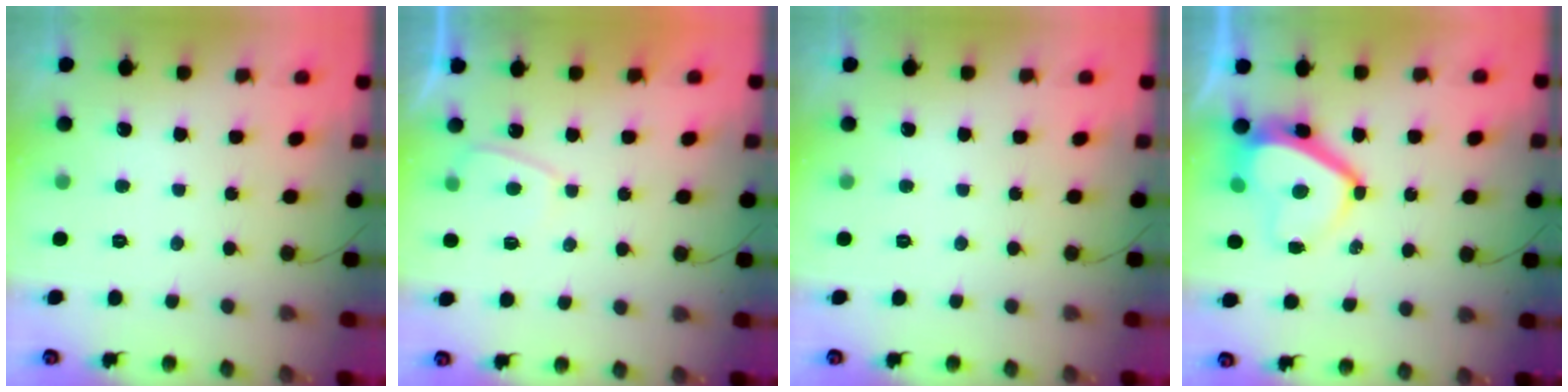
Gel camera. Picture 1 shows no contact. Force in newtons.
{"total": 2.0, "press": 2.0, "slide": 0.6}
{"total": 0.0}
{"total": 9.3, "press": 9.3, "slide": 1.0}